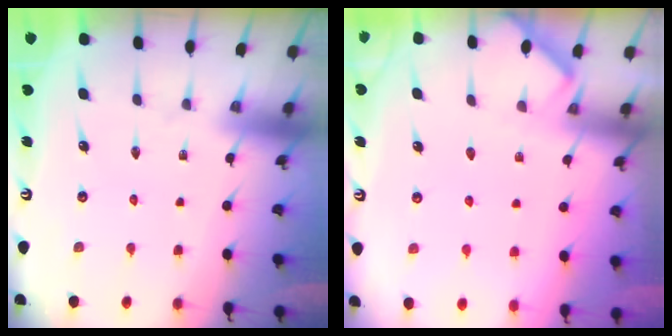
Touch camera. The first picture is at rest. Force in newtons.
{"total": 3.0, "press": 2.9, "slide": 0.3}